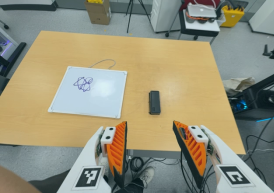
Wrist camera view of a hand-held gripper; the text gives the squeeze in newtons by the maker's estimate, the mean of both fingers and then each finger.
{"total": 0.0}